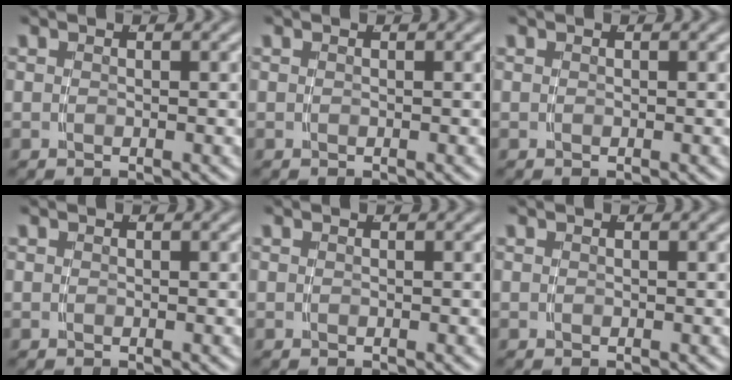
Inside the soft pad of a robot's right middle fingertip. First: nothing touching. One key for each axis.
{"total": 0.0}
{"total": 0.0}
{"total": 0.0}
{"total": 0.0}
{"total": 0.0}